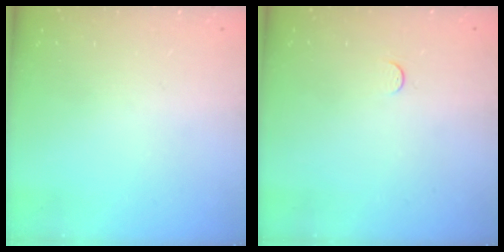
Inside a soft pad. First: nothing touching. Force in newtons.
{"total": 3.5, "press": 3.5, "slide": 0.4}